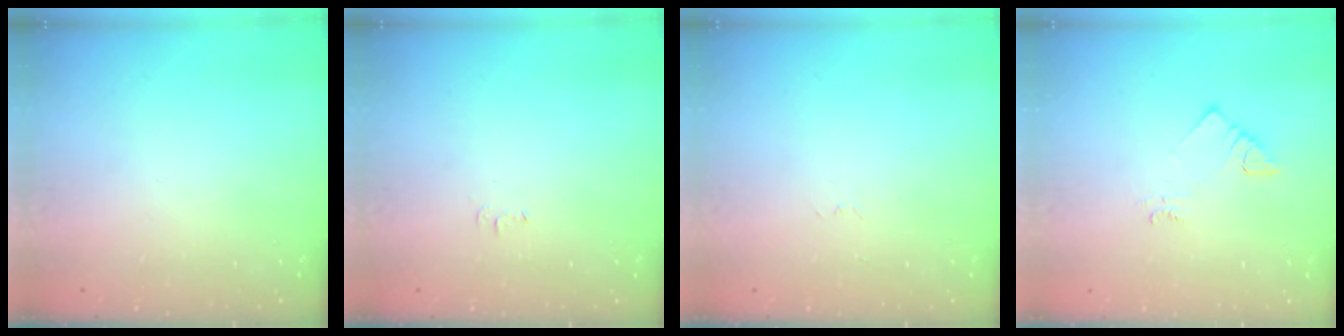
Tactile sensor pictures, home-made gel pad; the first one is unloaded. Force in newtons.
{"total": 3.0, "press": 3.0, "slide": 0.5}
{"total": 2.6, "press": 2.6, "slide": 0.4}
{"total": 2.1, "press": 2.0, "slide": 0.5}